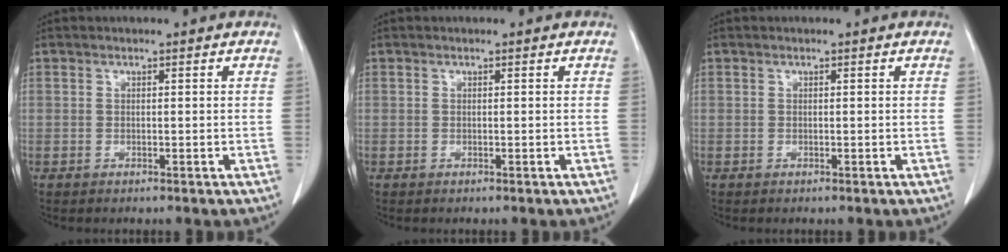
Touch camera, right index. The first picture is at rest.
{"total": 0.0}
{"total": 0.0}